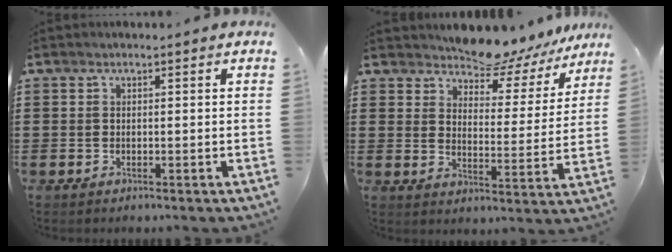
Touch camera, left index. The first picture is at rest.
{"total": 6.9, "force": [6.9, 0.4, 0.8], "torque": [-0.032, -0.057, 0.121]}